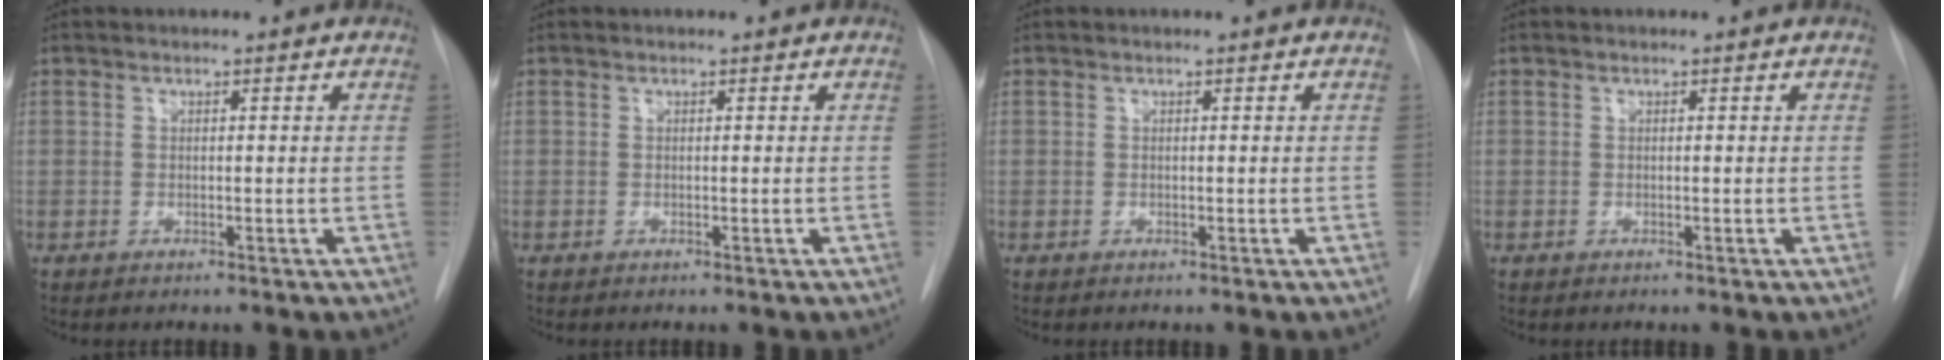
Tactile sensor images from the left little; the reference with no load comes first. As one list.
[{"total": 0.0}, {"total": 0.0}, {"total": 0.0}]